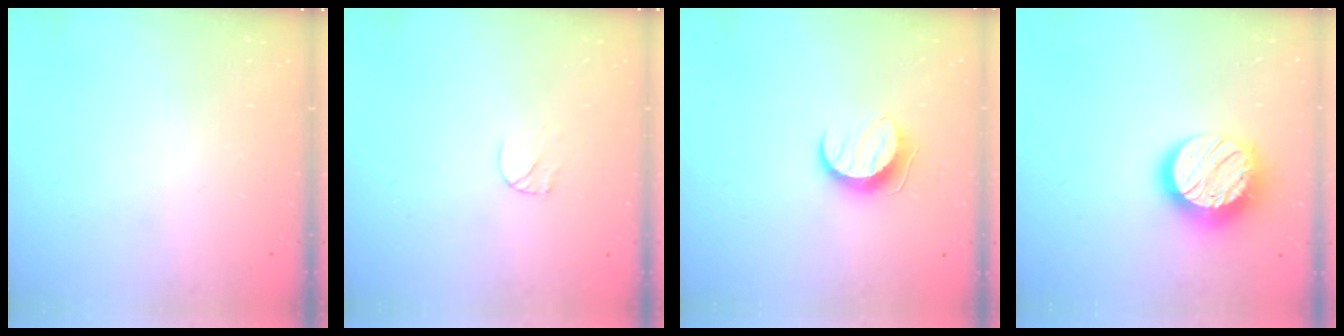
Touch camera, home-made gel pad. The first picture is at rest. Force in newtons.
{"total": 4.7, "press": 4.7, "slide": 0.4}
{"total": 10.0, "press": 10.0, "slide": 0.3}
{"total": 14.8, "press": 14.8, "slide": 0.6}